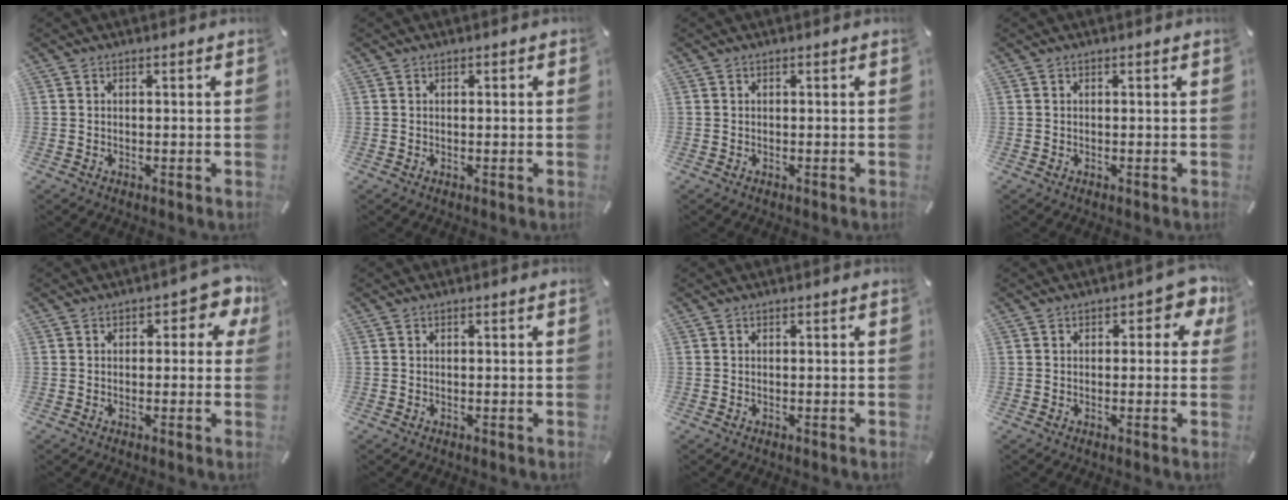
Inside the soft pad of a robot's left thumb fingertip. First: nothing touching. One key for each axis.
{"total": 0.0}
{"total": 0.0}
{"total": 0.0}
{"total": 5.1, "fx": 1.8, "fy": 3.0, "fz": 3.8, "tx": -0.040, "ty": -0.002, "tz": 0.023}
{"total": 0.0}
{"total": 0.0}
{"total": 4.7, "fx": 1.6, "fy": 2.7, "fz": 3.5, "tx": -0.034, "ty": -0.001, "tz": 0.019}